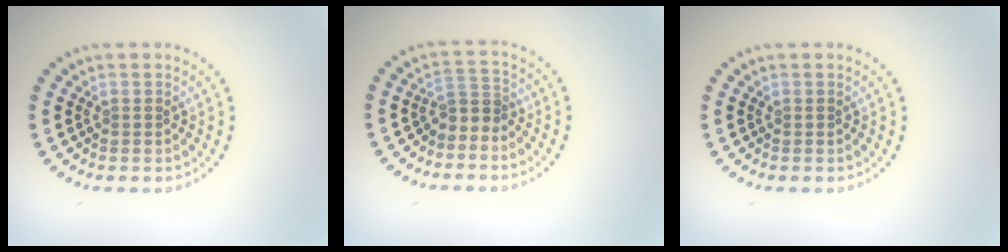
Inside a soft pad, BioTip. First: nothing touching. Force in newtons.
{"total": 1.9, "press": 1.2, "slide": 1.5}
{"total": 0.0}